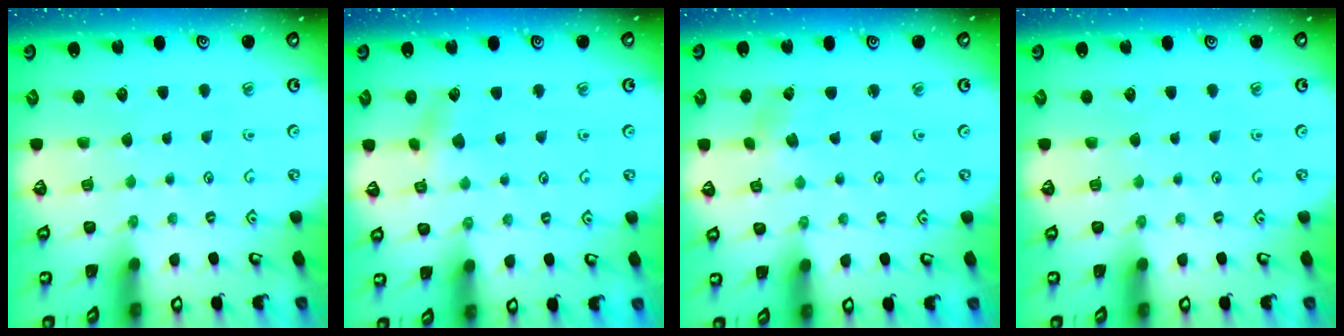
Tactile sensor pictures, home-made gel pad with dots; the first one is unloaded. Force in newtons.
{"total": 3.6, "press": 3.6, "slide": 0.4}
{"total": 2.7, "press": 2.7, "slide": 0.3}
{"total": 0.0}